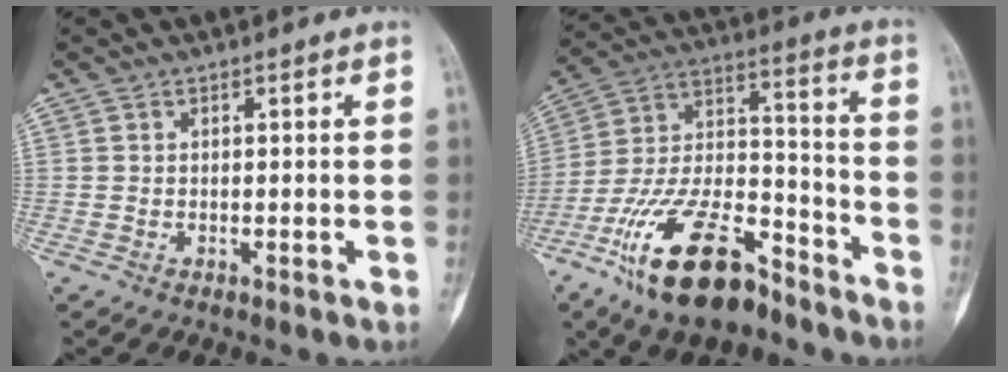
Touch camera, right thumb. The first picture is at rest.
{"total": 20.9, "force": [-13.3, 8.8, 13.5], "torque": [-0.258, 0.078, -0.241]}